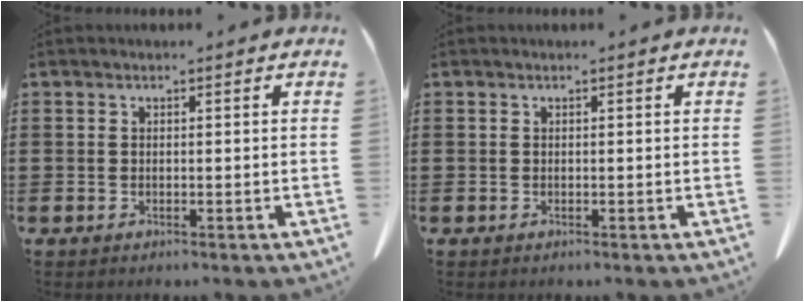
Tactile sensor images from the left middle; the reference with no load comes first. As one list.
[{"total": 0.0}]